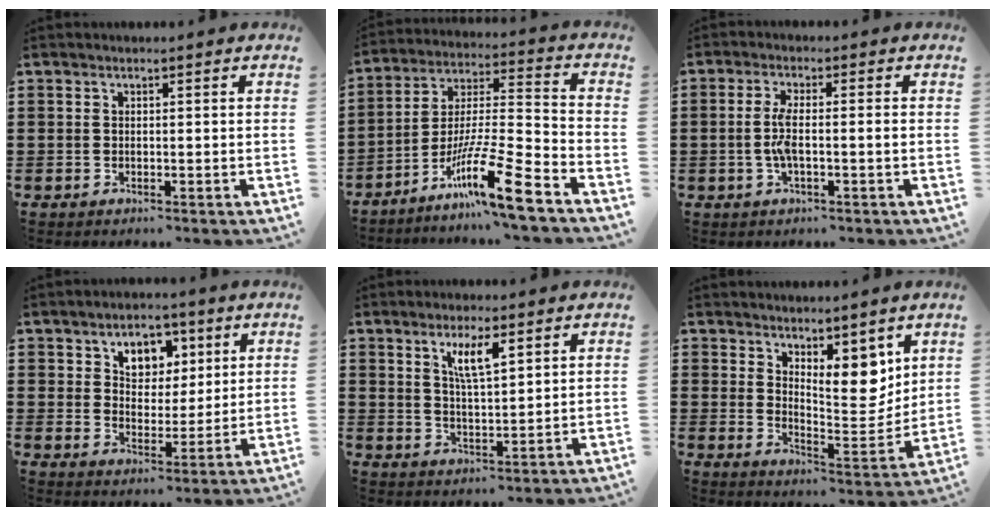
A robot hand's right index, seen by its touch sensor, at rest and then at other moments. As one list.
[{"total": 13.6, "force": [-9.2, 0.9, 10.0], "torque": [-0.185, 0.007, -0.173]}, {"total": 4.4, "force": [-0.7, 0.8, 4.3], "torque": [-0.099, -0.006, -0.021]}, {"total": 5.6, "force": [3.0, 4.2, 2.2], "torque": [-0.051, 0.003, 0.047]}, {"total": 5.2, "force": [2.6, 1.4, 4.2], "torque": [-0.082, 0.003, 0.043]}, {"total": 7.9, "force": [5.6, 3.3, 4.5], "torque": [-0.074, -0.036, 0.098]}]